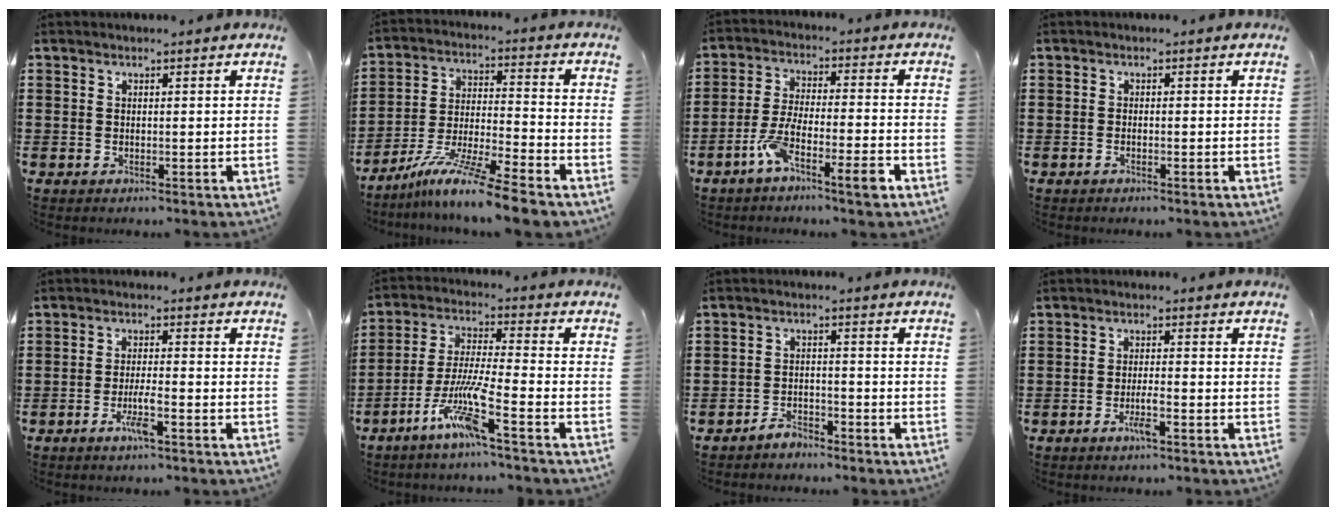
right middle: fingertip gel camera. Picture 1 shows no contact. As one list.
[{"total": 10.9, "force": [-9.2, -0.3, 5.8], "torque": [-0.112, 0.006, -0.184]}, {"total": 7.8, "force": [-4.9, 1.3, 5.9], "torque": [-0.119, 0.001, -0.092]}, {"total": 0.6, "force": [-0.4, 0.0, 0.4], "torque": [-0.009, -0.002, -0.008]}, {"total": 3.7, "force": [-2.0, 0.3, 3.0], "torque": [-0.057, 0.000, -0.038]}, {"total": 9.3, "force": [-5.6, 0.7, 7.3], "torque": [-0.159, -0.008, -0.112]}, {"total": 2.8, "force": [-2.7, 0.6, 0.4], "torque": [-0.012, 0.005, -0.057]}, {"total": 2.8, "force": [-1.6, 0.3, 2.3], "torque": [-0.047, -0.002, -0.030]}]